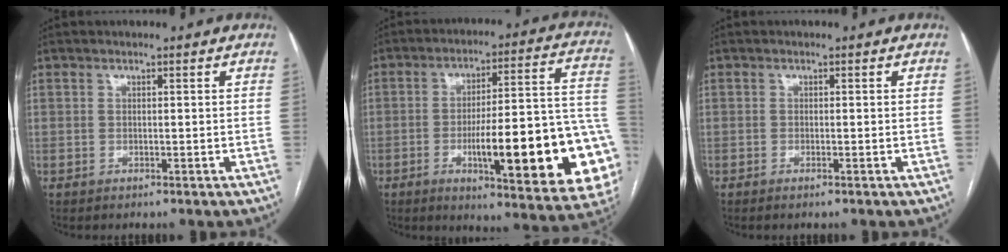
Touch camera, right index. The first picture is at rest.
{"total": 24.5, "force": [-6.6, 4.0, 23.2], "torque": [-0.238, 0.008, -0.079]}
{"total": 0.7, "force": [-0.4, -0.2, 0.5], "torque": [-0.010, -0.001, -0.006]}